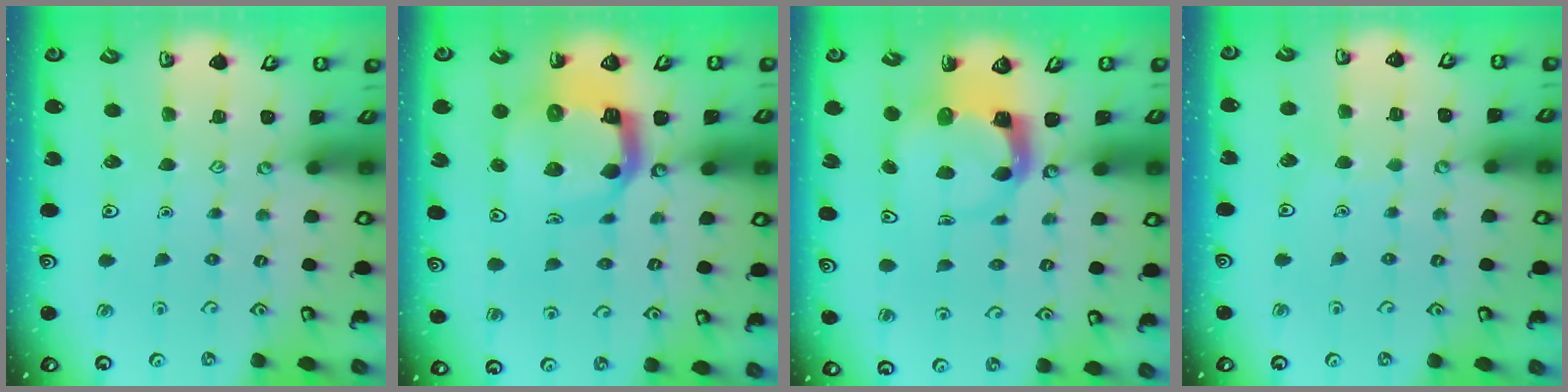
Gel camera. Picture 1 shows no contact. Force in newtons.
{"total": 12.0, "press": 11.9, "slide": 1.5}
{"total": 3.8, "press": 3.8, "slide": 0.6}
{"total": 1.4, "press": 1.4, "slide": 0.1}